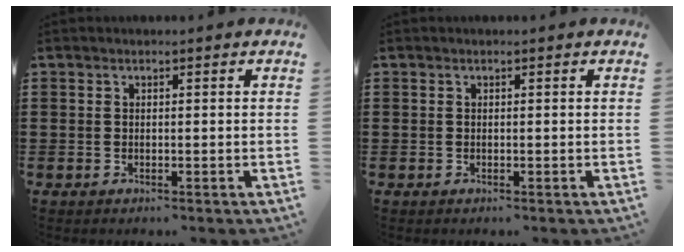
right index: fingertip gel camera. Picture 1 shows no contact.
{"total": 0.0}